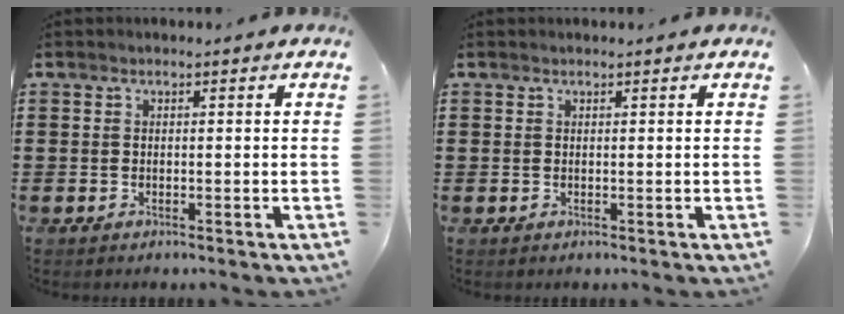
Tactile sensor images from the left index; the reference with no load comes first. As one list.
[{"total": 0.0}]